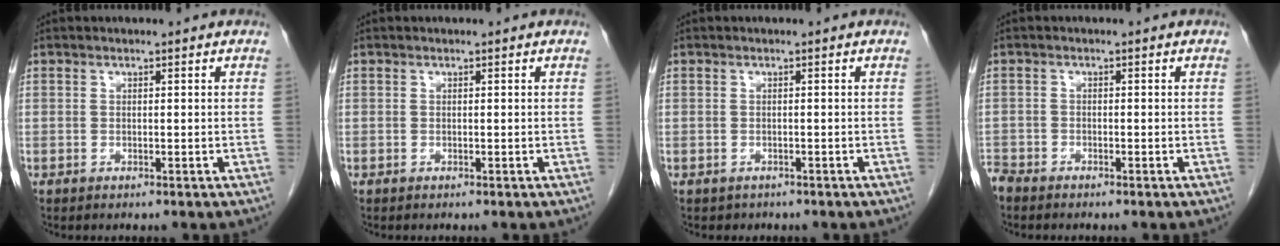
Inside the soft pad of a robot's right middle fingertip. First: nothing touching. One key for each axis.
{"total": 0.0}
{"total": 1.2, "fx": -0.9, "fy": 0.8, "fz": -0.1, "tx": -0.011, "ty": 0.002, "tz": -0.011}
{"total": 2.1, "fx": -2.0, "fy": 0.4, "fz": 0.1, "tx": -0.004, "ty": -0.006, "tz": -0.039}